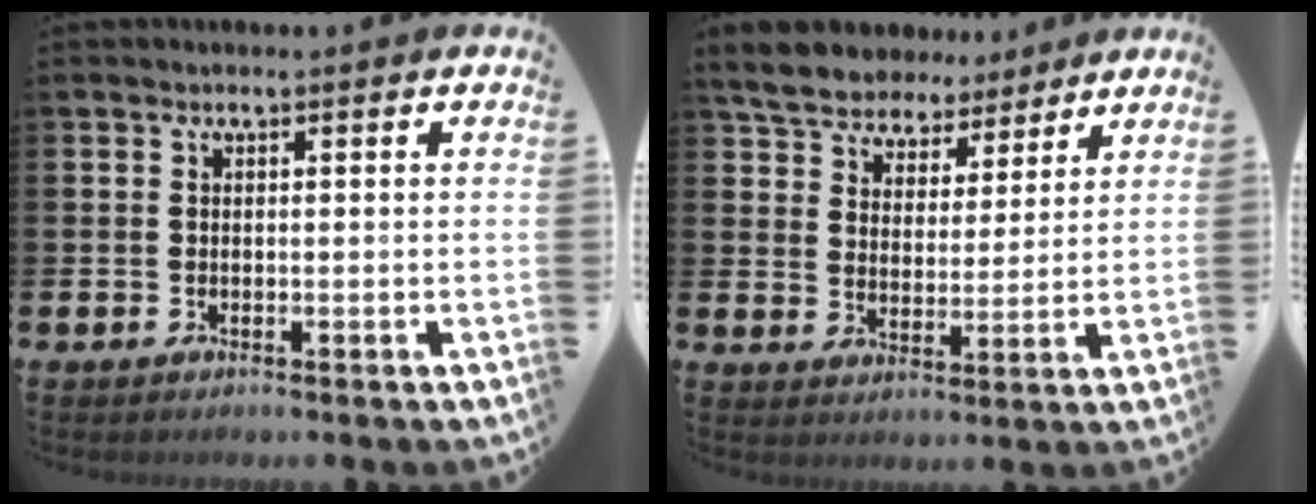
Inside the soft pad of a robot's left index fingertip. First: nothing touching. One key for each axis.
{"total": 6.2, "fx": 5.9, "fy": 2.0, "fz": 0.2, "tx": -0.044, "ty": -0.034, "tz": 0.107}